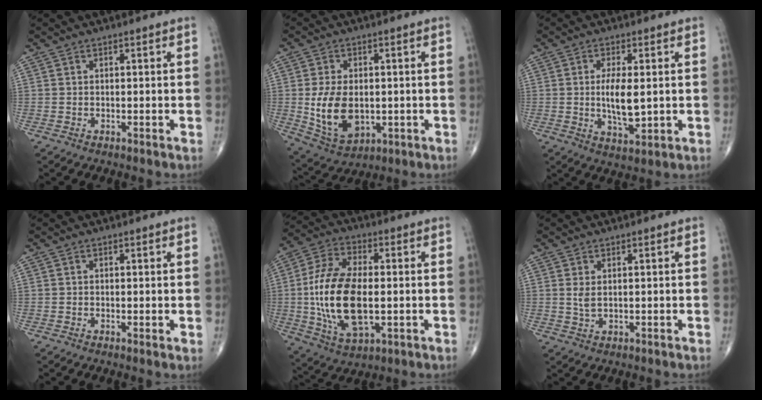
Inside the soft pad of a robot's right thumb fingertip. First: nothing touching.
{"total": 11.9, "force": [-0.8, 7.6, 9.1], "torque": [-0.156, -0.007, 0.005]}
{"total": 7.4, "force": [0.2, 2.7, 6.9], "torque": [-0.122, -0.015, 0.007]}
{"total": 0.8, "force": [0.1, 0.2, 0.7], "torque": [-0.013, -0.004, -0.003]}
{"total": 18.6, "force": [-1.2, 9.4, 16.0], "torque": [-0.319, 0.001, -0.016]}
{"total": 2.2, "force": [0.6, 1.1, 1.8], "torque": [-0.036, -0.003, 0.016]}